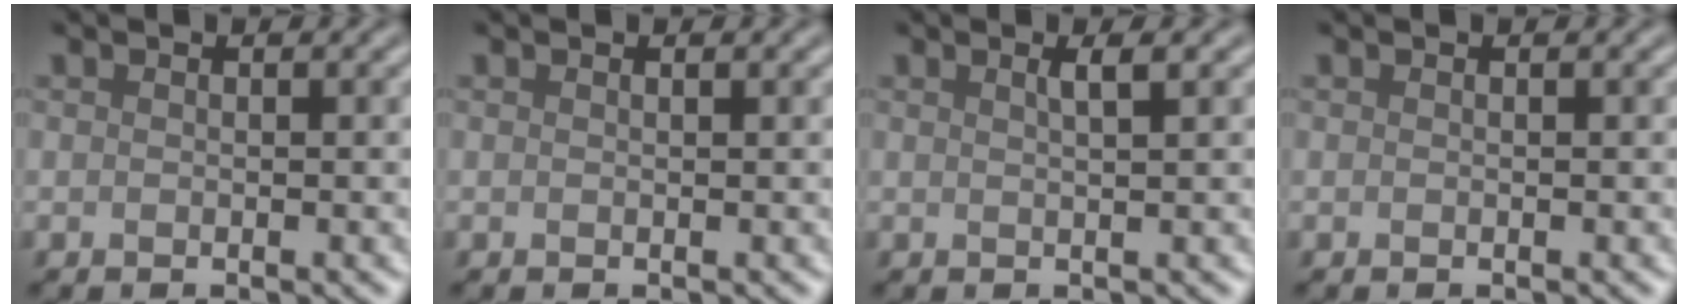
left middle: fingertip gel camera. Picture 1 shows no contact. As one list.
[{"total": 0.0}, {"total": 1.5, "force": [0.7, 0.5, 1.3], "torque": [-0.013, 0.004, 0.007]}, {"total": 0.0}]